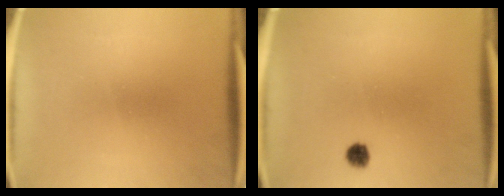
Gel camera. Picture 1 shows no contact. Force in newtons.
{"total": 2.2}